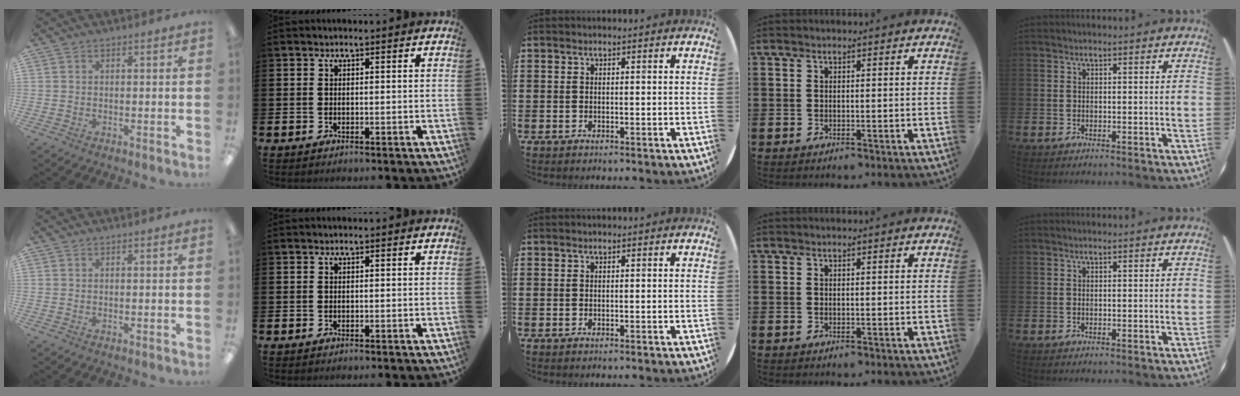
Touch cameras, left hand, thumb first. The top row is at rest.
{}